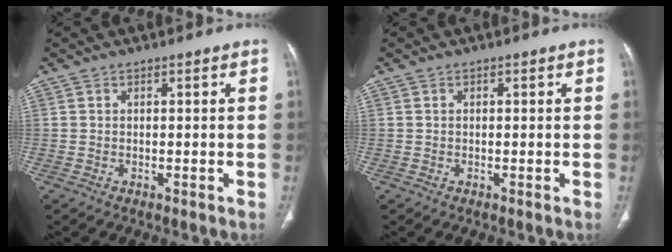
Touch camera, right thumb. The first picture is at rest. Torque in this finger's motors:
{"motor_torque": [-0.09, -0.25, -0.44, 0.24, 0.03]}